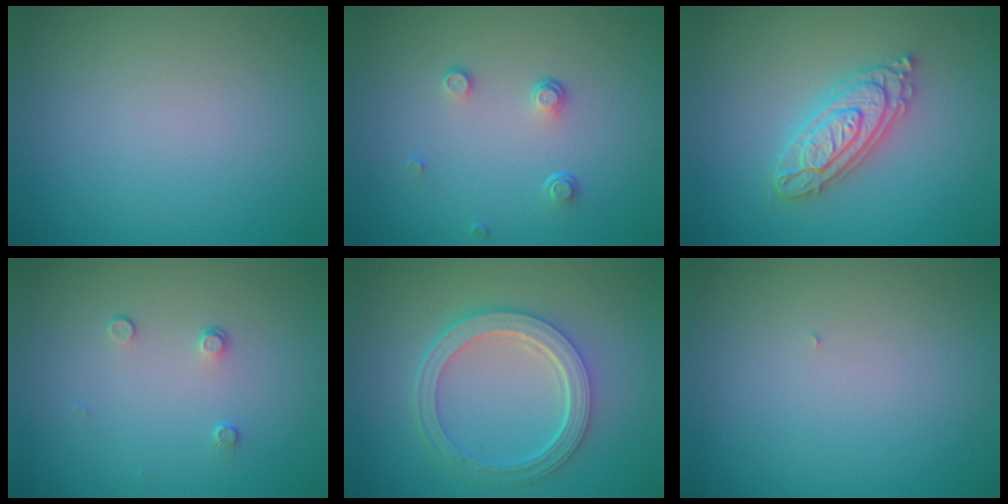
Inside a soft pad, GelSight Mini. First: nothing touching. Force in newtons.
{"total": 1.4, "press": 0.8, "slide": 1.2}
{"total": 4.0, "press": 4.0, "slide": 0.5}
{"total": 0.9, "press": 0.6, "slide": 0.6}
{"total": 5.2, "press": 3.9, "slide": 3.6}
{"total": 0.0}